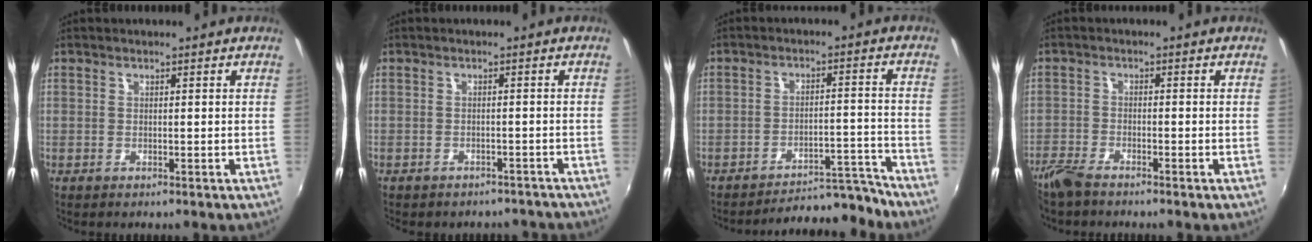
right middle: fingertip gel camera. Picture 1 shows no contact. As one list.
[{"total": 7.4, "force": [-6.6, 2.8, 1.9], "torque": [-0.043, -0.004, -0.073]}, {"total": 12.0, "force": [-11.8, 1.1, 1.9], "torque": [-0.035, 0.031, -0.159]}, {"total": 4.6, "force": [-4.1, 0.9, 2.0], "torque": [-0.055, -0.014, -0.085]}]